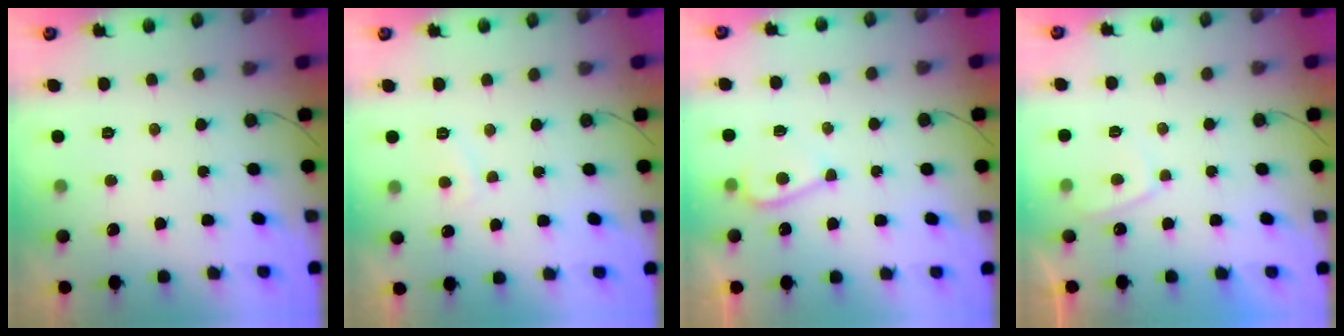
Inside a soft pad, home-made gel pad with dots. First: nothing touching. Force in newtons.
{"total": 2.4, "press": 2.3, "slide": 0.5}
{"total": 5.0, "press": 4.8, "slide": 1.2}
{"total": 3.3, "press": 3.2, "slide": 0.9}